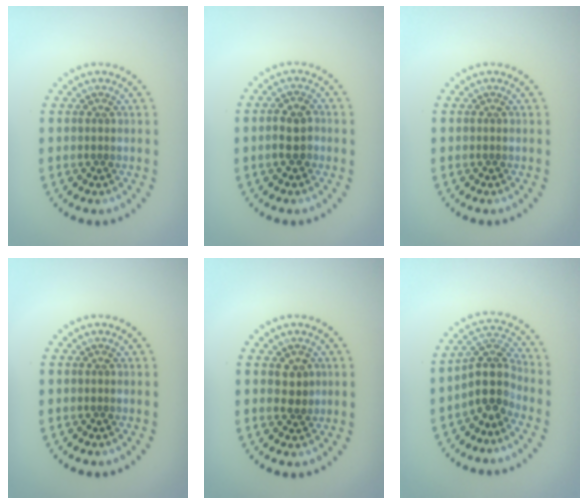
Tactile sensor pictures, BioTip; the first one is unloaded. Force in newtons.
{"total": 2.4, "press": 2.3, "slide": 0.5}
{"total": 0.0}
{"total": 0.0}
{"total": 1.9, "press": 1.8, "slide": 0.7}
{"total": 3.7, "press": 2.9, "slide": 2.2}